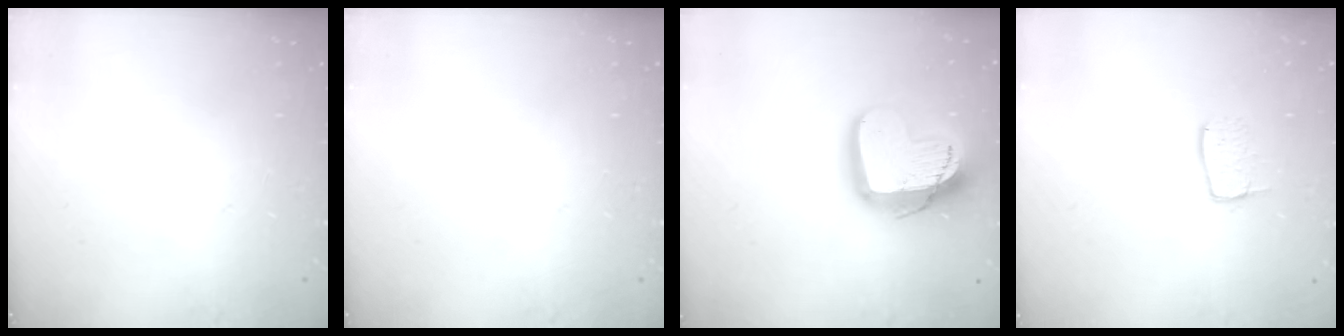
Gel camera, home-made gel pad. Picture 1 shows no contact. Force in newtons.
{"total": 0.0}
{"total": 16.7, "press": 16.6, "slide": 1.5}
{"total": 6.7, "press": 6.7, "slide": 0.4}